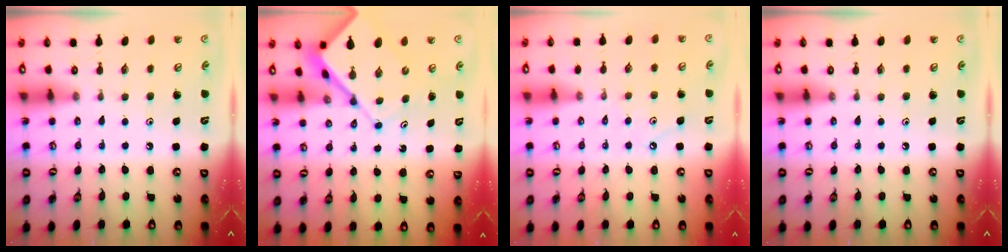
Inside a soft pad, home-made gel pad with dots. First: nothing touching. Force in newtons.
{"total": 8.9, "press": 8.9, "slide": 0.9}
{"total": 4.2, "press": 4.2, "slide": 0.1}
{"total": 0.0}